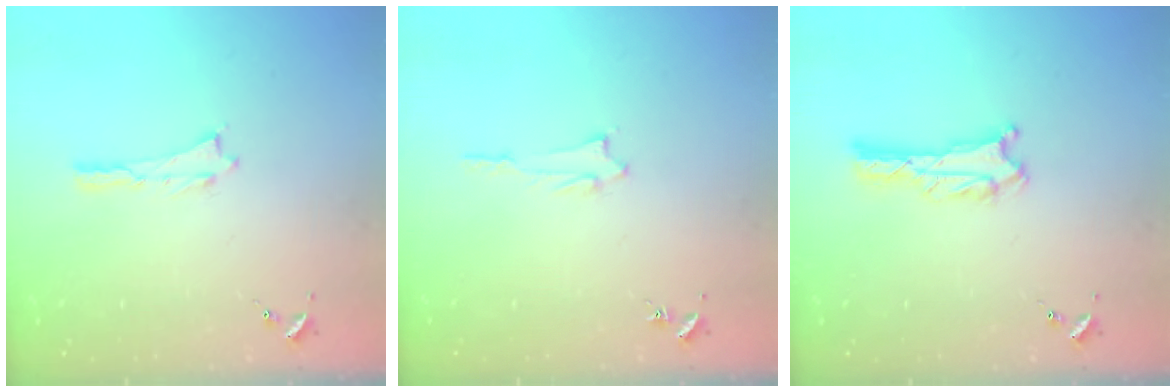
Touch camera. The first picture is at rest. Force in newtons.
{"total": 1.2, "press": 1.2, "slide": 0.1}
{"total": 1.4, "press": 1.4, "slide": 0.1}